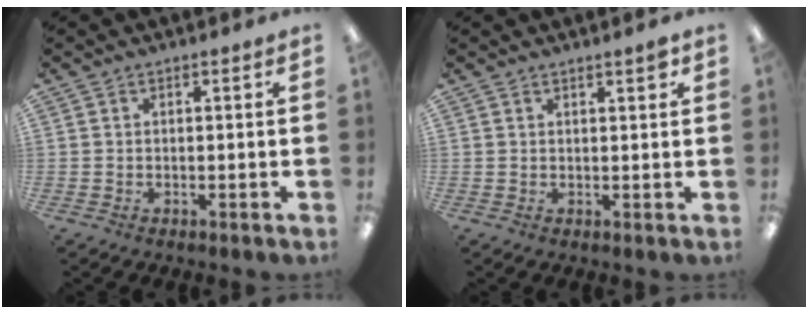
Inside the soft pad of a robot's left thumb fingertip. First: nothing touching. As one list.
[{"total": 1.9, "force": [1.5, 0.2, 1.1], "torque": [-0.008, -0.007, 0.023]}]